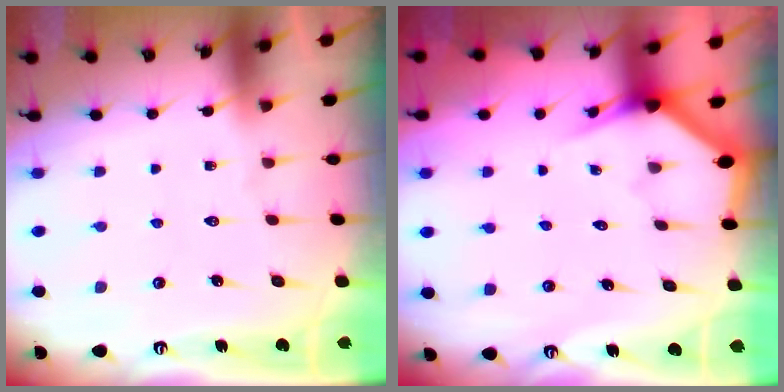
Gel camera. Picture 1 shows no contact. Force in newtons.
{"total": 3.0, "press": 3.0, "slide": 0.1}